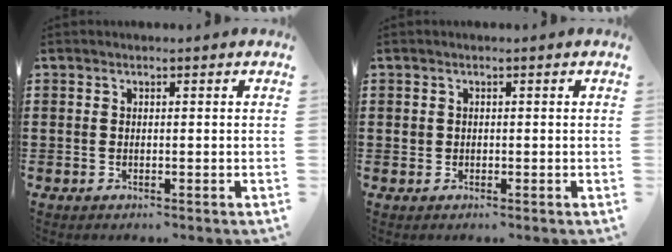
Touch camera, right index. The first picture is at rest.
{"total": 0.8, "force": [0.2, 0.7, 0.2], "torque": [-0.003, 0.007, 0.004]}